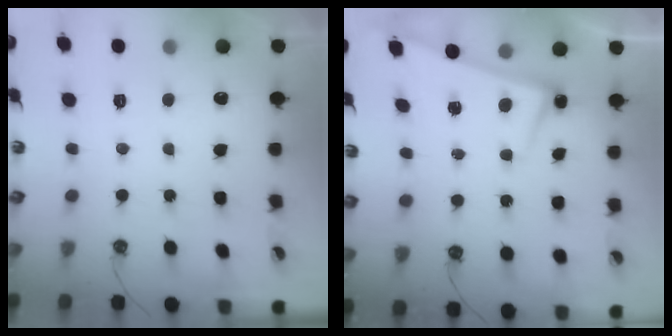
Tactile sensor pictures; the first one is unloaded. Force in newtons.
{"total": 2.7, "press": 2.5, "slide": 1.0}